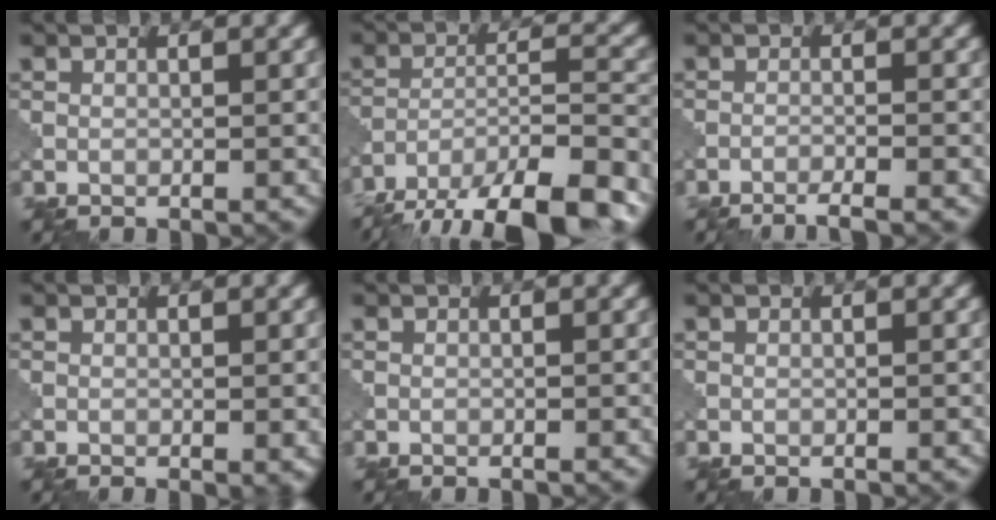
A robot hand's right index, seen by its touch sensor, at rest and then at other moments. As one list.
[{"total": 12.5, "force": [-10.0, 3.6, 6.6], "torque": [-0.104, -0.012, -0.153]}, {"total": 2.7, "force": [-2.2, 0.2, 1.7], "torque": [-0.023, 0.004, -0.049]}, {"total": 1.3, "force": [-0.3, 0.3, 1.2], "torque": [-0.015, -0.007, -0.004]}, {"total": 0.0}, {"total": 0.0}]